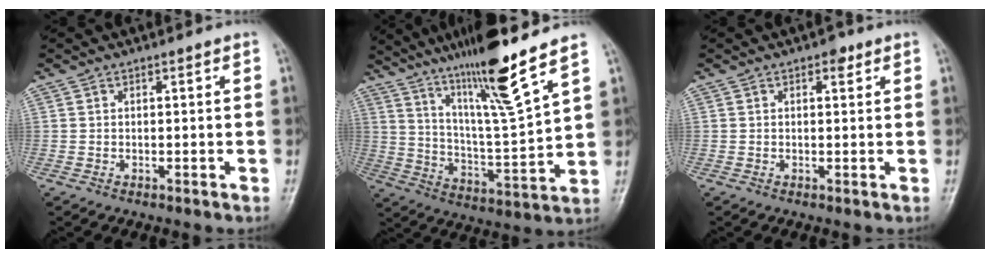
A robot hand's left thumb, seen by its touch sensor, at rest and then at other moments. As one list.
[{"total": 16.7, "force": [11.7, 0.0, 12.0], "torque": [-0.200, -0.066, 0.207]}, {"total": 1.7, "force": [0.9, 1.0, 1.0], "torque": [-0.005, -0.001, 0.008]}]